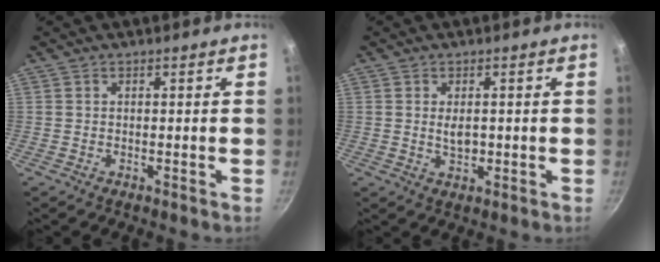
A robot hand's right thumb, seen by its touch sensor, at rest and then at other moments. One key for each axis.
{"total": 3.0, "fx": 0.1, "fy": 1.8, "fz": 2.4, "tx": -0.029, "ty": -0.002, "tz": 0.004}